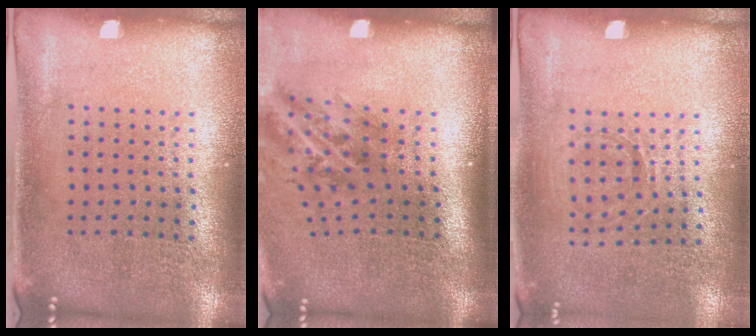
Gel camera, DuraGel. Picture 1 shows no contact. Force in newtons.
{"total": 1.7, "press": 1.1, "slide": 1.3}
{"total": 0.8, "press": 0.8, "slide": 0.2}